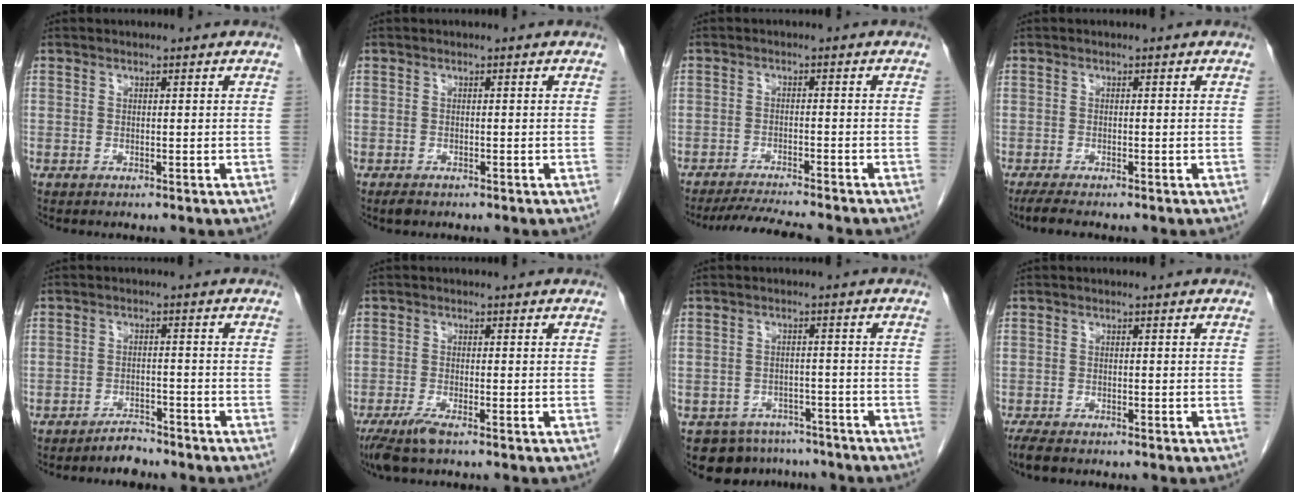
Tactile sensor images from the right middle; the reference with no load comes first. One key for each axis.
{"total": 1.1, "fx": -0.8, "fy": 0.5, "fz": 0.6, "tx": -0.014, "ty": -0.002, "tz": -0.009}
{"total": 7.4, "fx": -6.9, "fy": -0.3, "fz": 2.8, "tx": -0.046, "ty": -0.015, "tz": -0.111}
{"total": 3.0, "fx": -2.4, "fy": 0.3, "fz": 1.7, "tx": -0.034, "ty": -0.009, "tz": -0.037}
{"total": 2.9, "fx": -2.8, "fy": 0.7, "fz": 0.7, "tx": -0.014, "ty": -0.002, "tz": -0.045}
{"total": 4.0, "fx": -2.8, "fy": 0.5, "fz": 2.8, "tx": -0.061, "ty": -0.012, "tz": -0.053}
{"total": 7.2, "fx": -6.1, "fy": 3.8, "fz": 0.2, "tx": 0.008, "ty": 0.015, "tz": -0.075}
{"total": 3.2, "fx": -2.6, "fy": 0.9, "fz": 1.7, "tx": -0.036, "ty": -0.009, "tz": -0.039}